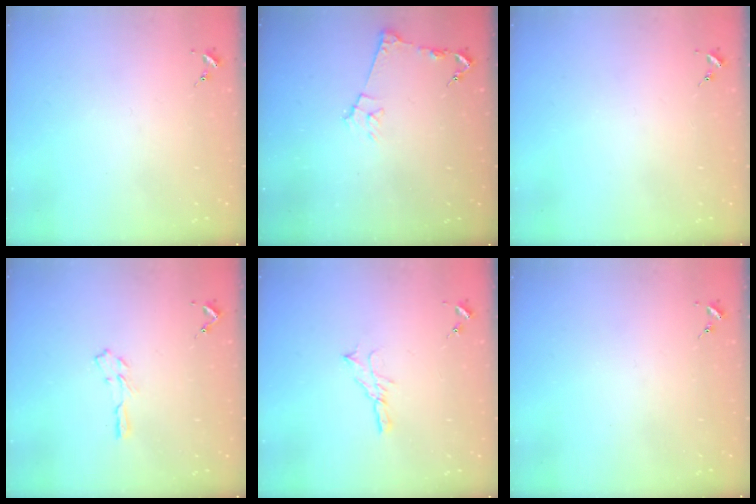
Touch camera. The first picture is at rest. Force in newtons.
{"total": 8.3, "press": 8.3, "slide": 0.8}
{"total": 0.0}
{"total": 3.6, "press": 3.6, "slide": 0.4}
{"total": 5.7, "press": 5.7, "slide": 0.6}
{"total": 0.0}